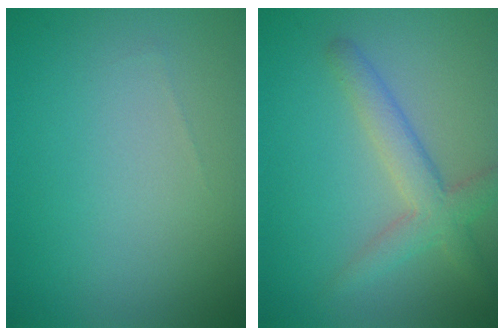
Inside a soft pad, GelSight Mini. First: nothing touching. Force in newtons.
{"total": 3.7, "press": 3.6, "slide": 0.2}